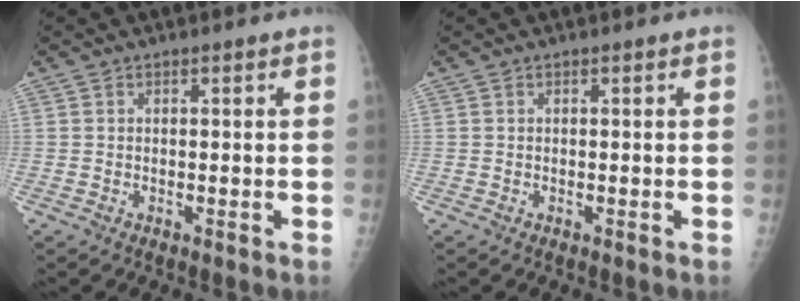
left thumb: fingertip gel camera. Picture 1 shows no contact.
{"total": 0.0}